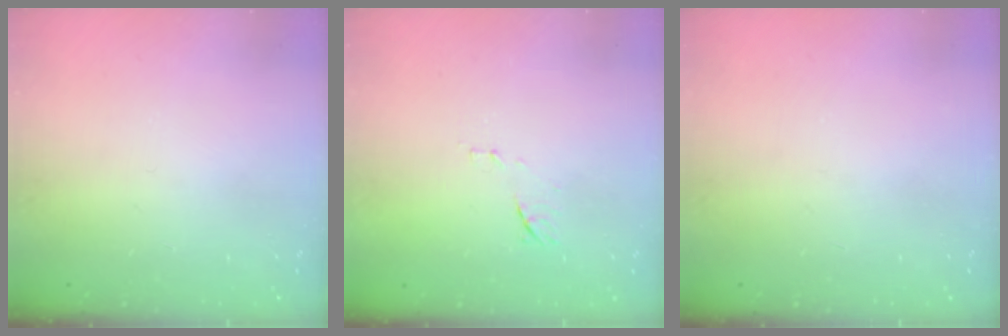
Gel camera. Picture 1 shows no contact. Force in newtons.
{"total": 7.1, "press": 7.1, "slide": 0.7}
{"total": 0.0}